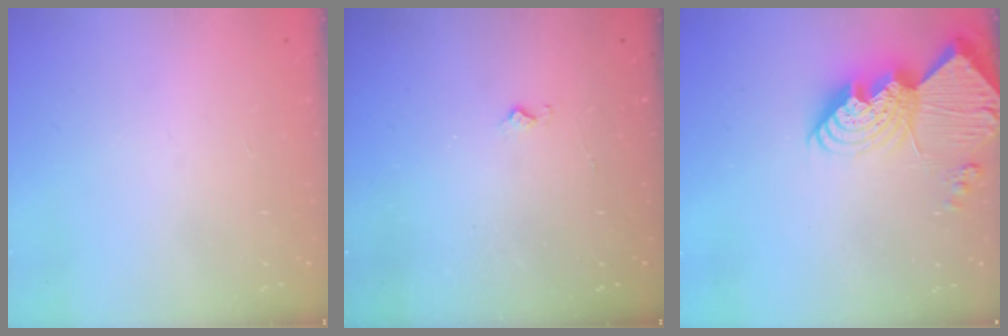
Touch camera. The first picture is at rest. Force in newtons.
{"total": 3.1, "press": 3.1, "slide": 0.3}
{"total": 21.2, "press": 21.1, "slide": 2.0}